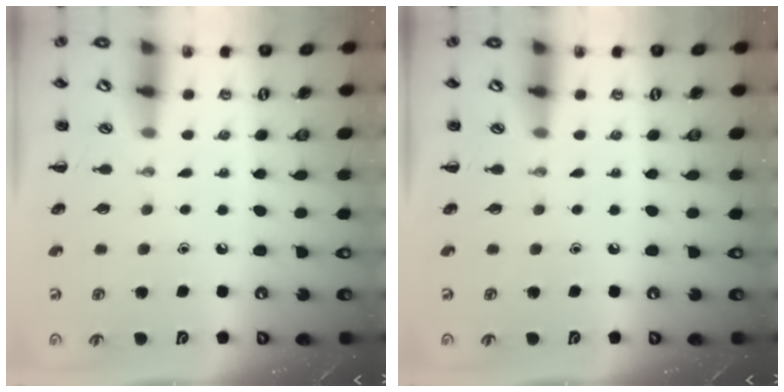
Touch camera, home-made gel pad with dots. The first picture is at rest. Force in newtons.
{"total": 0.0}